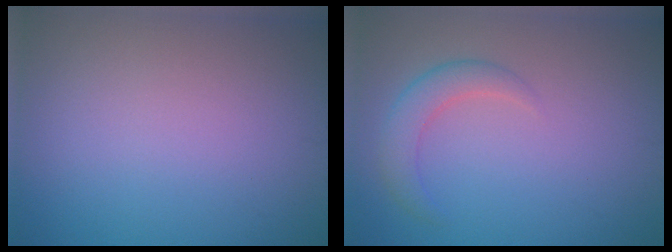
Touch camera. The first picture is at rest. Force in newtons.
{"total": 2.5, "press": 2.5, "slide": 0.1}